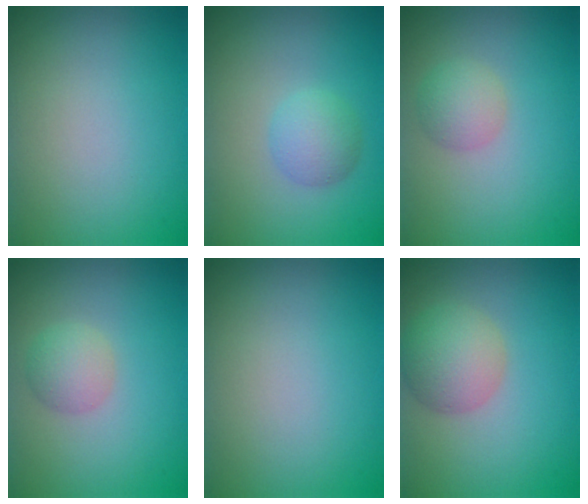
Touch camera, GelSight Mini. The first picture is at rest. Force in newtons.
{"total": 2.5, "press": 2.5, "slide": 0.1}
{"total": 2.3, "press": 2.3, "slide": 0.1}
{"total": 2.3, "press": 2.3, "slide": 0.0}
{"total": 0.0}
{"total": 4.3, "press": 4.3, "slide": 0.4}